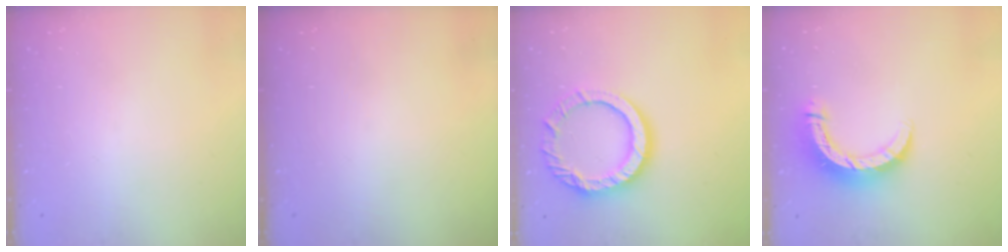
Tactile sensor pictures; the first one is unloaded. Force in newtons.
{"total": 0.0}
{"total": 13.9, "press": 13.9, "slide": 1.0}
{"total": 10.6, "press": 10.5, "slide": 1.2}